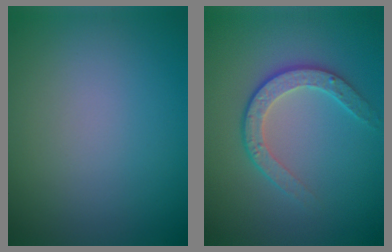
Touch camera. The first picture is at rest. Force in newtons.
{"total": 3.2, "press": 2.6, "slide": 1.8}